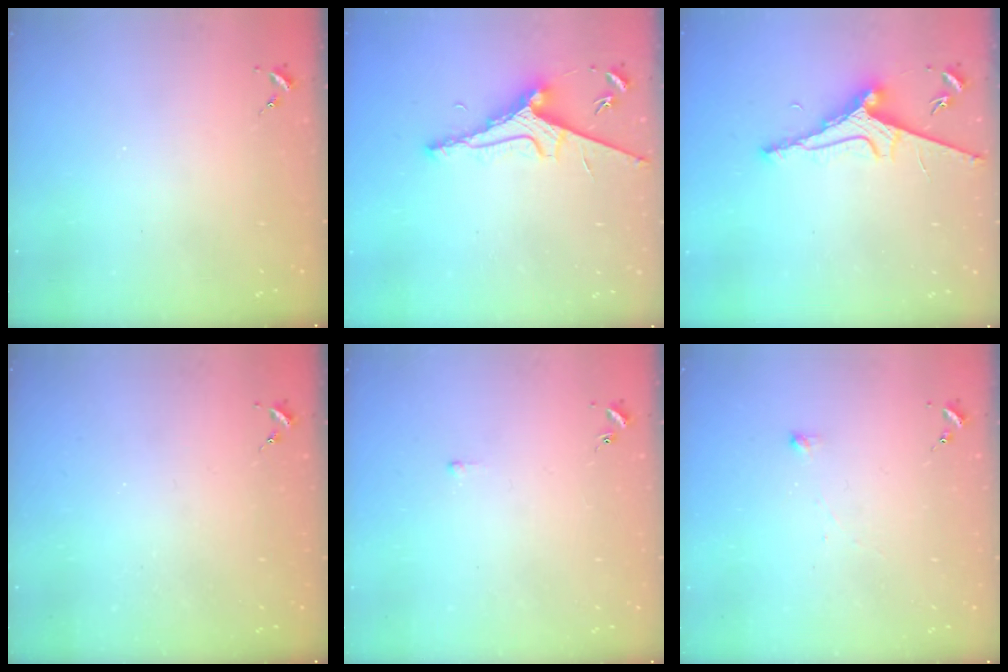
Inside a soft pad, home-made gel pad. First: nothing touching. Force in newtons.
{"total": 7.9, "press": 7.9, "slide": 0.9}
{"total": 8.6, "press": 8.5, "slide": 1.1}
{"total": 0.0}
{"total": 1.8, "press": 1.8, "slide": 0.3}
{"total": 2.6, "press": 2.6, "slide": 0.1}